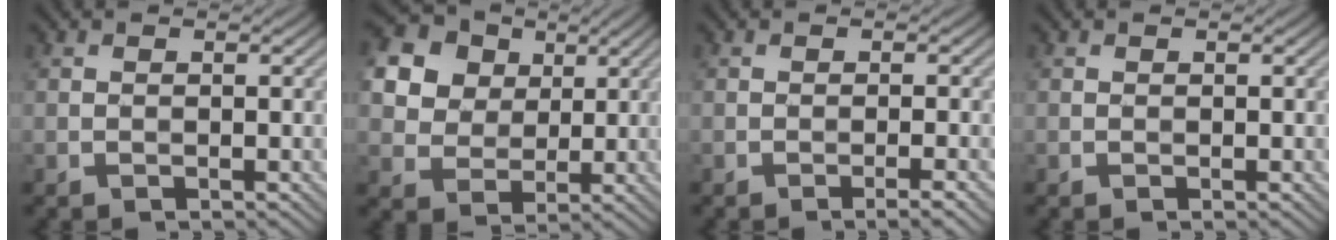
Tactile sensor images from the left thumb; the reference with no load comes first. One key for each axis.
{"total": 17.7, "fx": 8.5, "fy": 13.7, "fz": 7.3, "tx": -0.234, "ty": 0.031, "tz": 0.177}
{"total": 1.7, "fx": -1.0, "fy": -0.1, "fz": 1.3, "tx": -0.023, "ty": 0.009, "tz": -0.021}
{"total": 0.0}